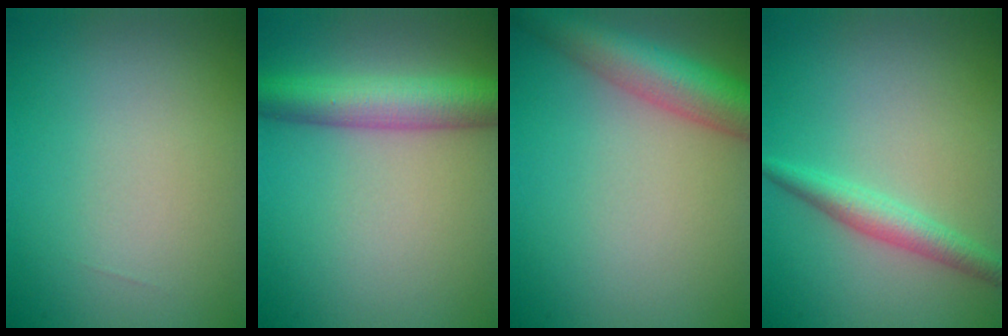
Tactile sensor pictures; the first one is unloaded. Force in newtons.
{"total": 5.8, "press": 5.8, "slide": 0.1}
{"total": 6.2, "press": 6.2, "slide": 0.2}
{"total": 2.5, "press": 2.5, "slide": 0.0}